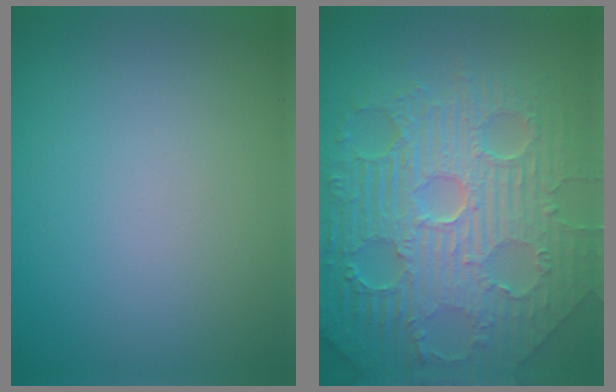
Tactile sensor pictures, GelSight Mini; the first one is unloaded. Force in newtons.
{"total": 11.3, "press": 7.4, "slide": 8.5}